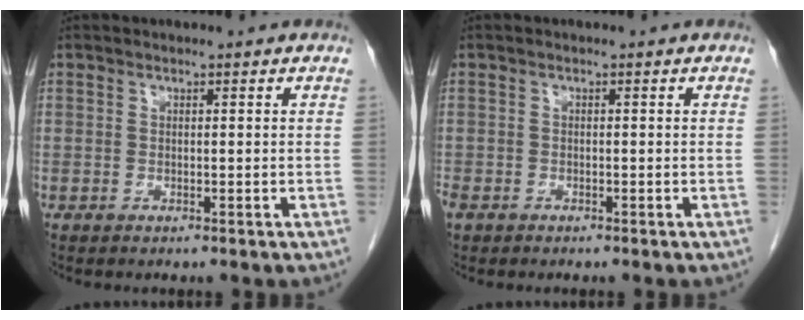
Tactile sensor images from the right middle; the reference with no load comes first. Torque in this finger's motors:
{"motor_torque": [1.04, -1.10, 1.05, 0.21]}